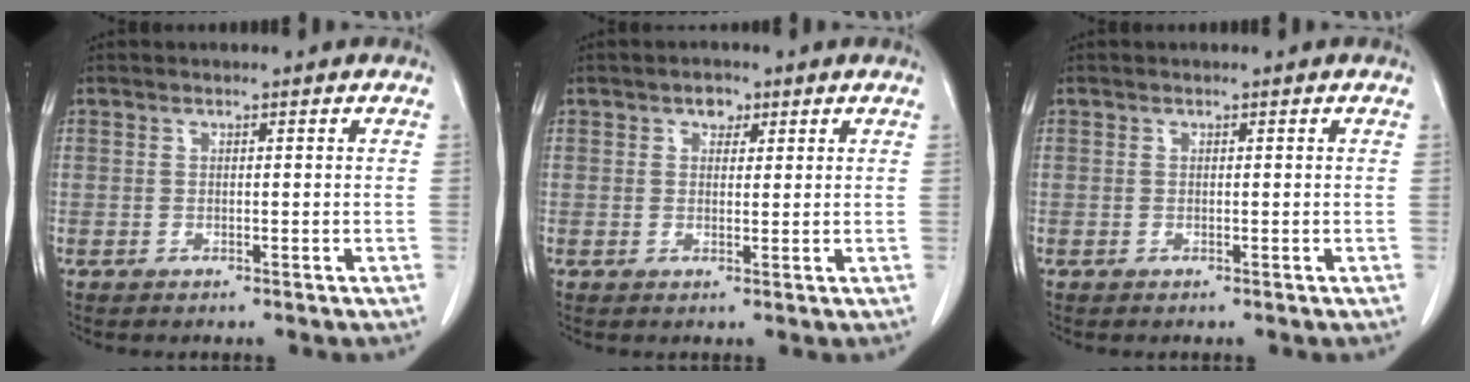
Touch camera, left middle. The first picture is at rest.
{"total": 2.1, "force": [1.2, 1.4, 1.0], "torque": [-0.016, 0.003, 0.017]}
{"total": 0.0}